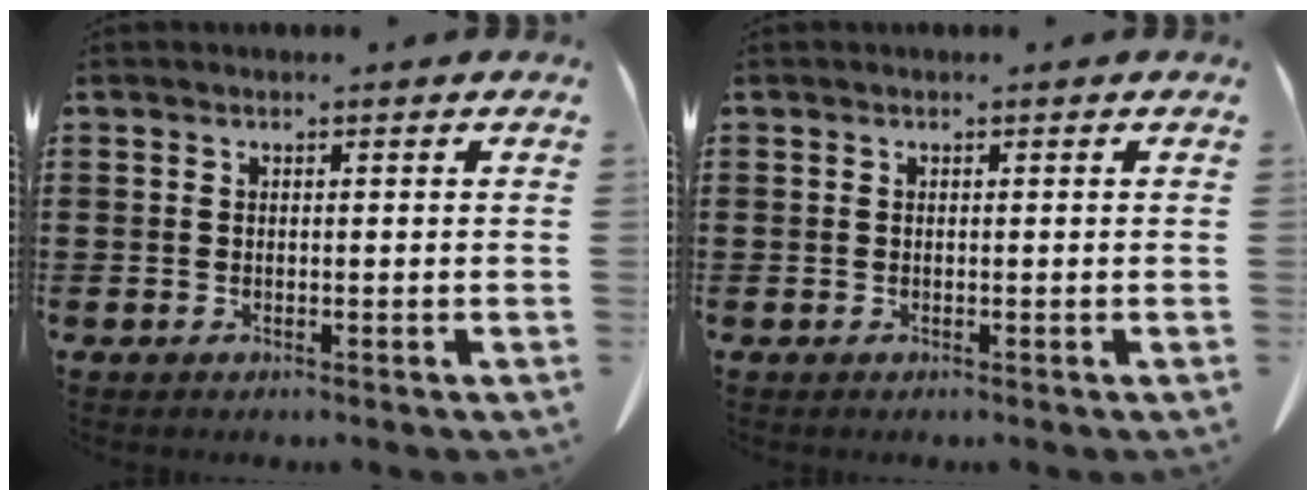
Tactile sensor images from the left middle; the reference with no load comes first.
{"total": 0.0}